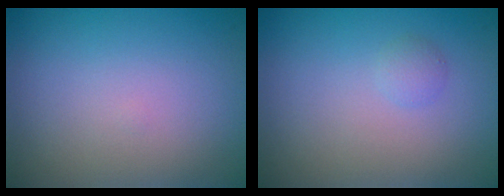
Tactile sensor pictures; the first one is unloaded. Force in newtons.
{"total": 0.8, "press": 0.8, "slide": 0.1}